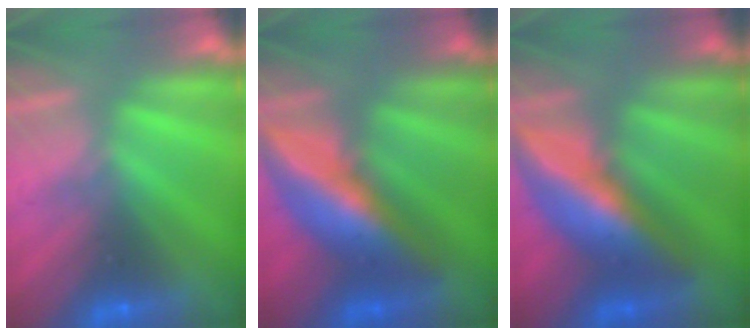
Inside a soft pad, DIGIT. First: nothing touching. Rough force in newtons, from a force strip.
{"total": 13.7}
{"total": 13.7}